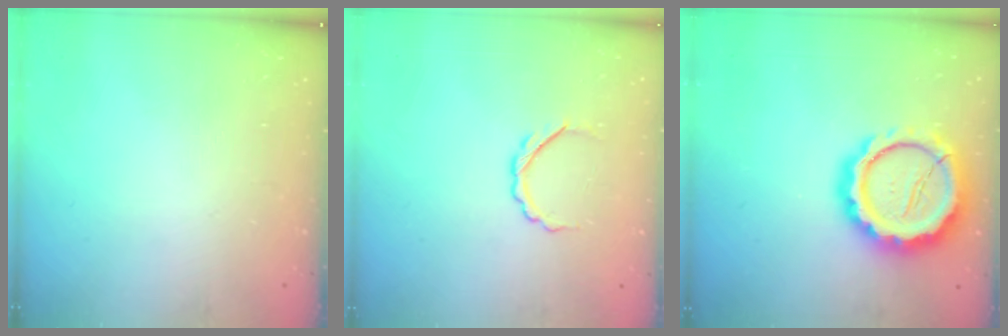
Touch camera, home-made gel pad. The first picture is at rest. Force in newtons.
{"total": 4.9, "press": 4.8, "slide": 1.1}
{"total": 19.0, "press": 18.6, "slide": 3.7}